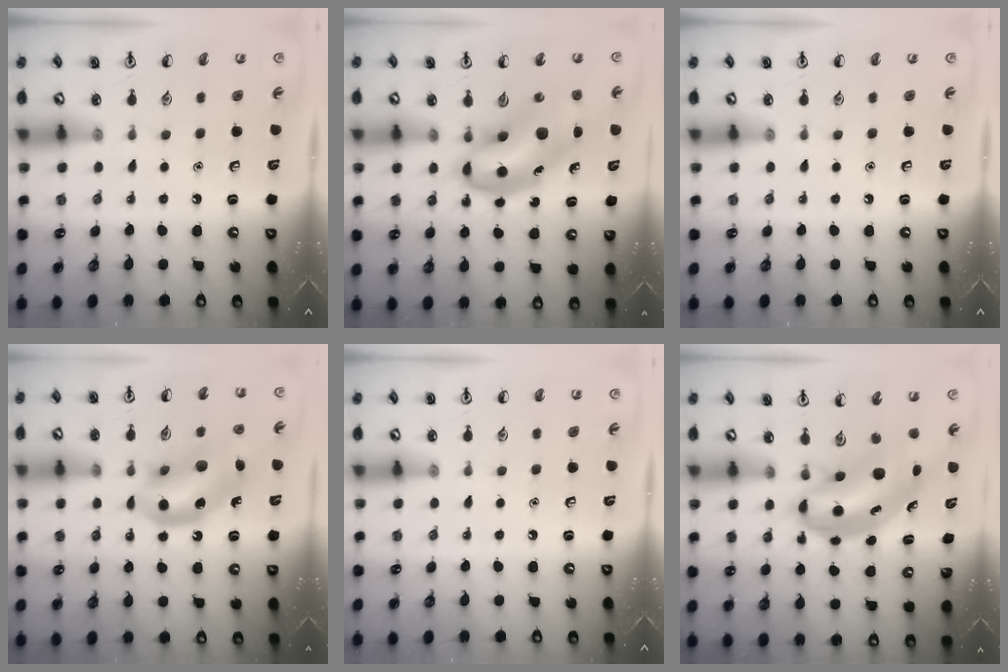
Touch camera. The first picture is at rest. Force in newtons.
{"total": 11.9, "press": 11.5, "slide": 3.1}
{"total": 0.0}
{"total": 12.2, "press": 11.7, "slide": 3.4}
{"total": 0.0}
{"total": 7.3, "press": 7.1, "slide": 1.9}